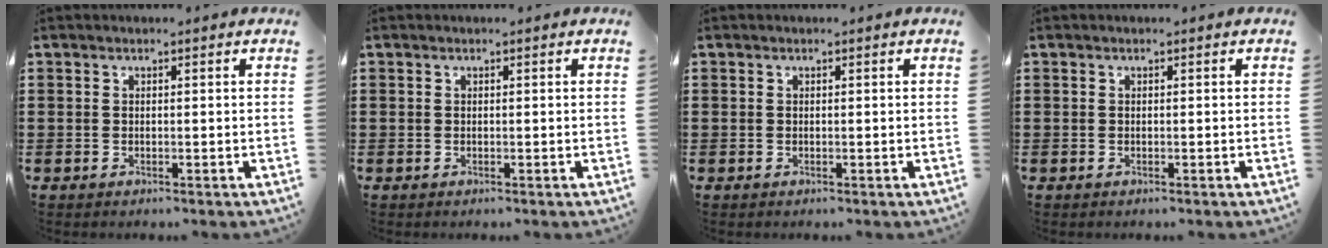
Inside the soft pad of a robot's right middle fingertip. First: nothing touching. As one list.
[{"total": 0.0}, {"total": 0.0}, {"total": 0.0}]